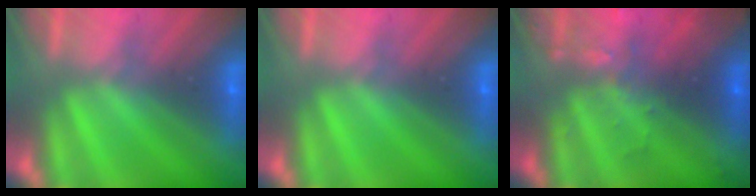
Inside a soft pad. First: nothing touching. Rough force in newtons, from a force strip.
{"total": 0.0}
{"total": 2.9}